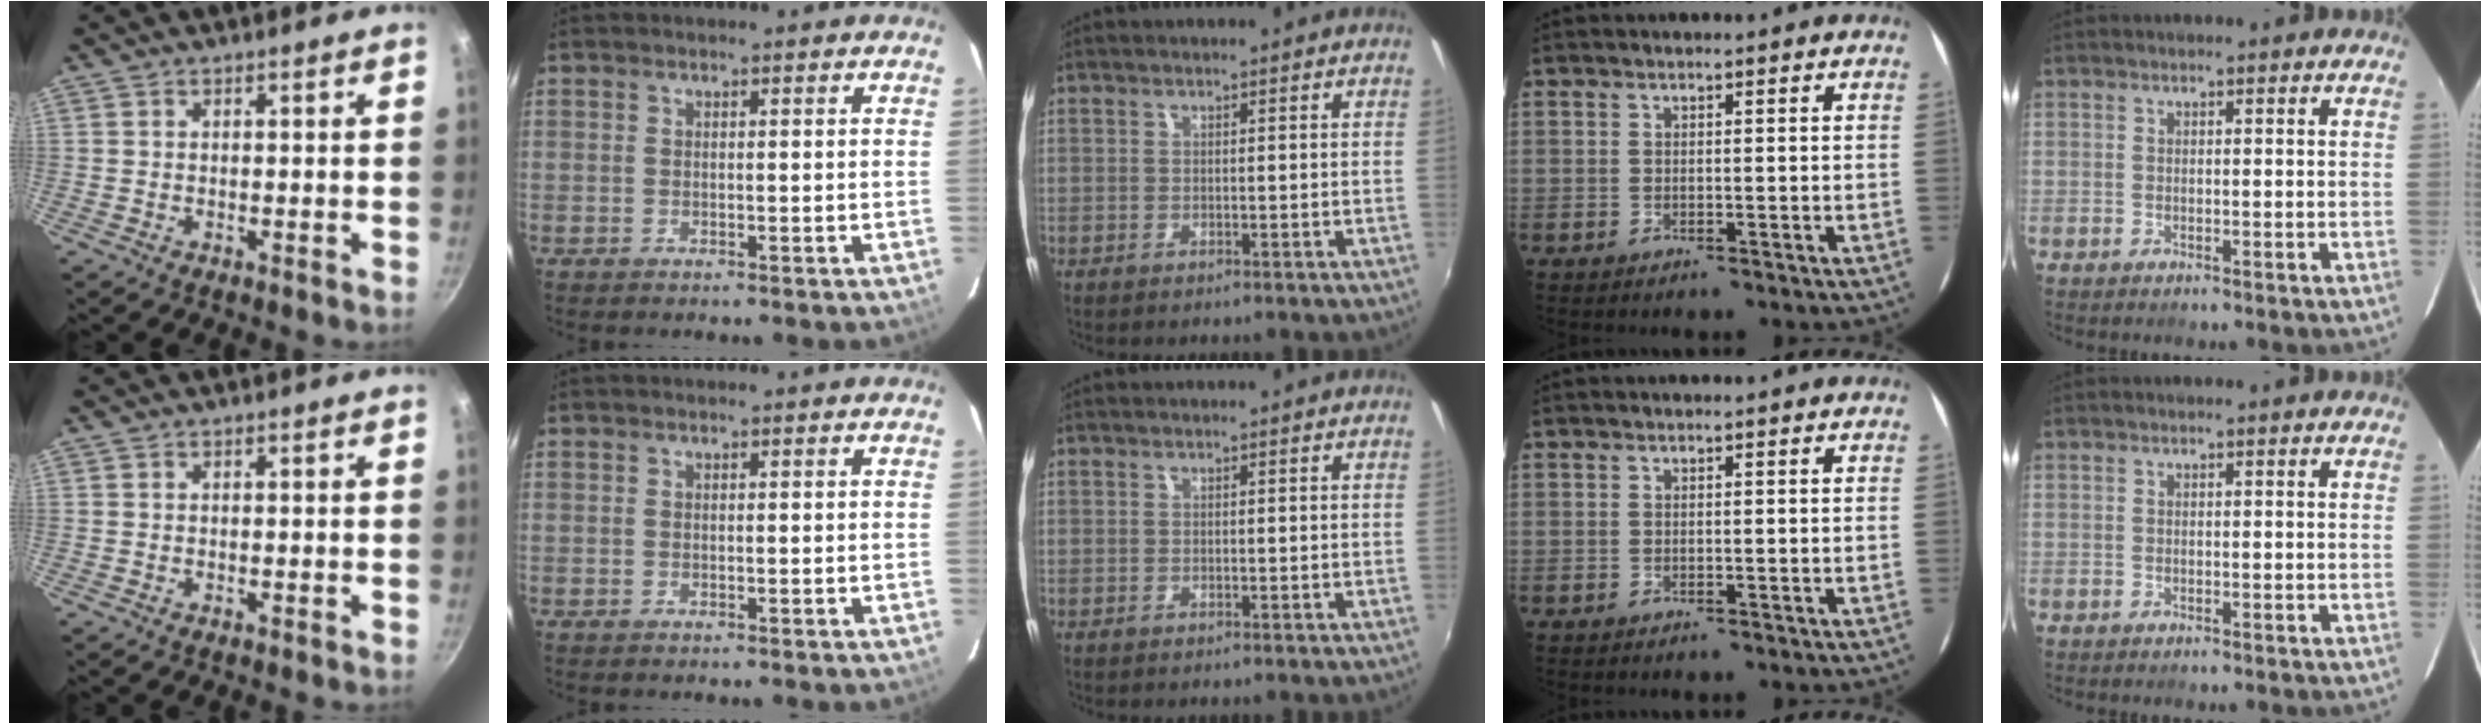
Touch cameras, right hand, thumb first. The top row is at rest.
{}